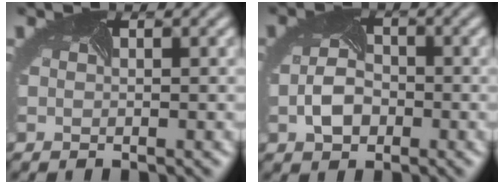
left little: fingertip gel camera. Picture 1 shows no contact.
{"total": 3.1, "force": [-0.9, 2.1, 2.1], "torque": [-0.043, -0.004, -0.021]}